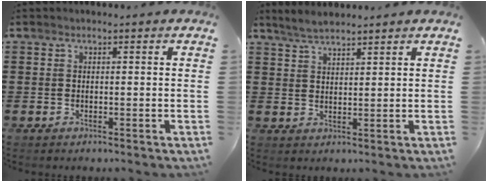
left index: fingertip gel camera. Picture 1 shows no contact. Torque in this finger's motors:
{"motor_torque": [1.07, 1.07, 0.08, 0.08]}